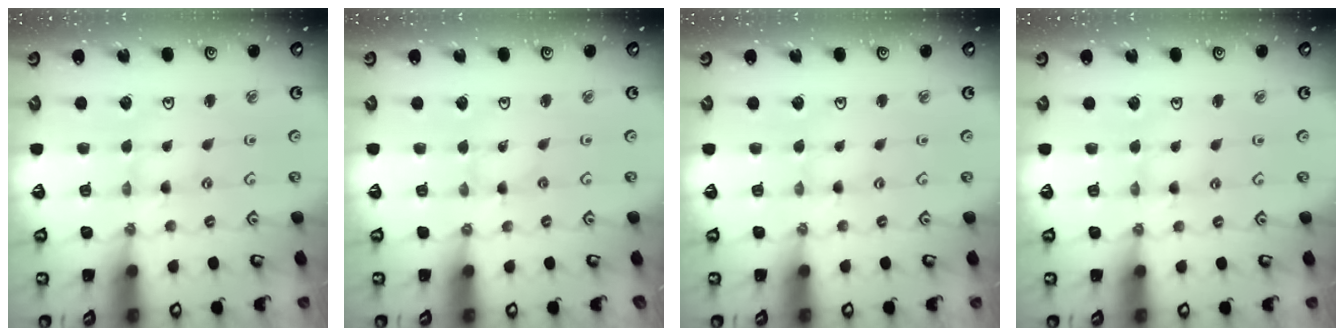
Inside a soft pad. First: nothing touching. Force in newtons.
{"total": 0.0}
{"total": 1.3, "press": 1.2, "slide": 0.2}
{"total": 0.6, "press": 0.6, "slide": 0.2}